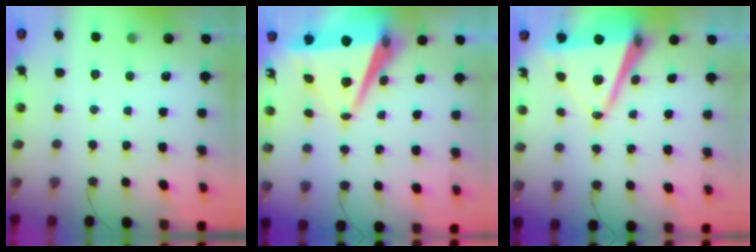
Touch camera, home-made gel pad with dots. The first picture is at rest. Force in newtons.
{"total": 11.4, "press": 10.6, "slide": 4.1}
{"total": 12.6, "press": 12.0, "slide": 4.0}